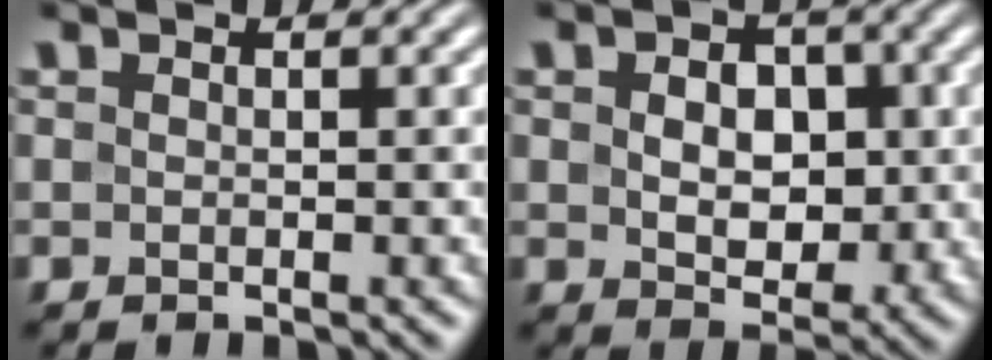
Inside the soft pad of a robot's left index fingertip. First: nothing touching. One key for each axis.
{"total": 4.9, "fx": 0.2, "fy": 3.6, "fz": 3.3, "tx": -0.054, "ty": -0.006, "tz": 0.000}